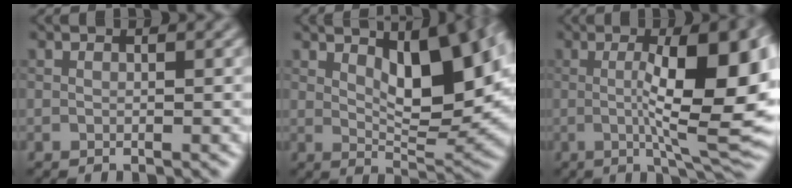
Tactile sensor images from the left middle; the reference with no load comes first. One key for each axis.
{"total": 10.0, "fx": 2.8, "fy": 3.7, "fz": 8.8, "tx": -0.128, "ty": 0.005, "tz": 0.044}
{"total": 12.8, "fx": 0.7, "fy": 3.2, "fz": 12.4, "tx": -0.172, "ty": 0.002, "tz": 0.012}